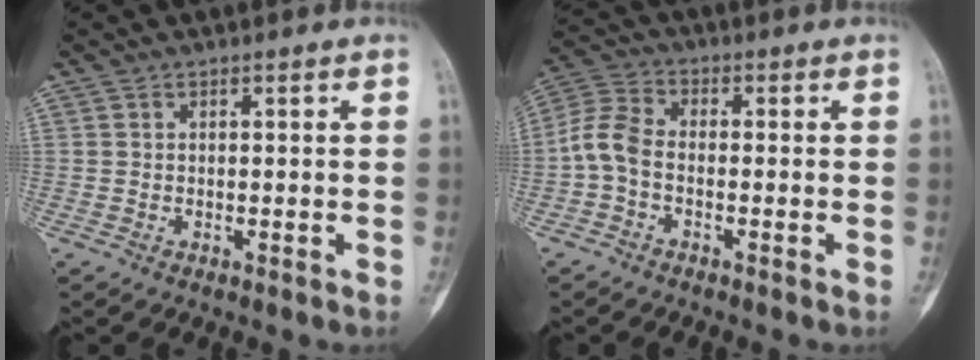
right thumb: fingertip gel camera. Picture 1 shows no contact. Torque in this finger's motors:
{"motor_torque": [0.07, 0.06, 0.44, -0.22, 0.03]}